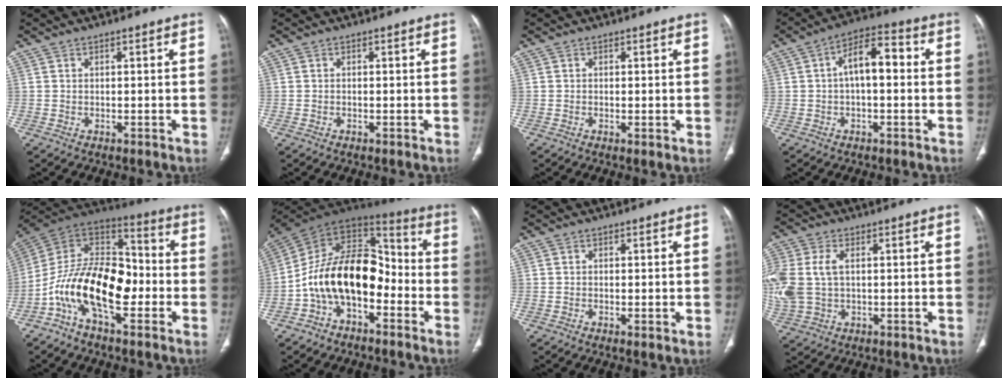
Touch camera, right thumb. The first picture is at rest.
{"total": 0.0}
{"total": 0.8, "force": [-0.1, 0.1, 0.8], "torque": [-0.022, -0.005, -0.003]}
{"total": 8.7, "force": [0.4, 4.2, 7.7], "torque": [-0.118, 0.033, -0.002]}
{"total": 18.9, "force": [-5.5, 9.8, 15.2], "torque": [-0.246, 0.065, -0.105]}
{"total": 17.5, "force": [-4.8, 10.8, 12.9], "torque": [-0.195, 0.081, -0.091]}
{"total": 1.0, "force": [-0.1, 0.2, 0.9], "torque": [-0.024, -0.006, -0.003]}
{"total": 12.3, "force": [1.1, 8.1, 9.1], "torque": [-0.253, 0.008, 0.029]}